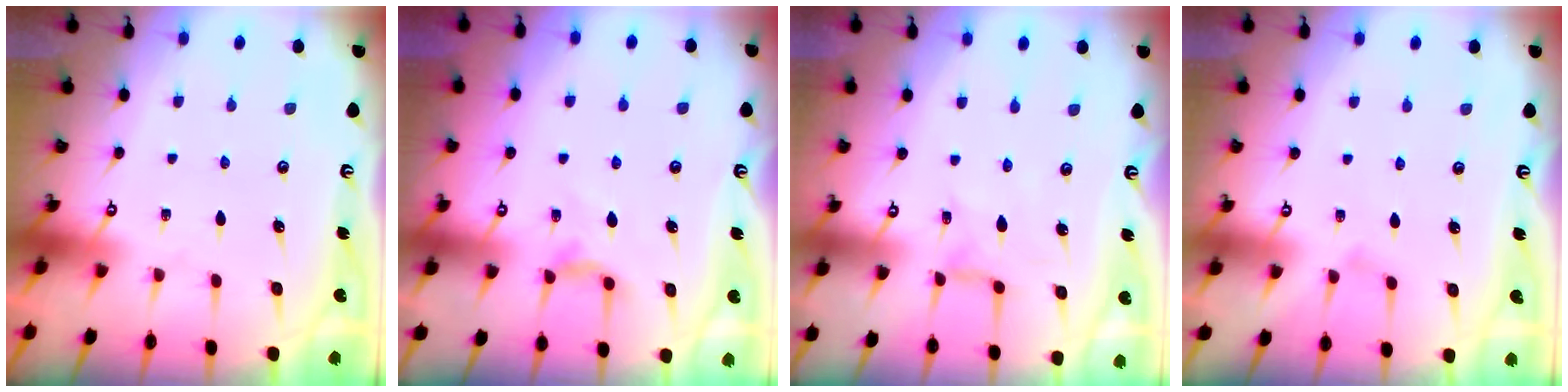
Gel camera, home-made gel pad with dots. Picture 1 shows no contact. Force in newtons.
{"total": 5.2, "press": 5.1, "slide": 0.6}
{"total": 1.4, "press": 1.4, "slide": 0.3}
{"total": 0.7, "press": 0.6, "slide": 0.3}